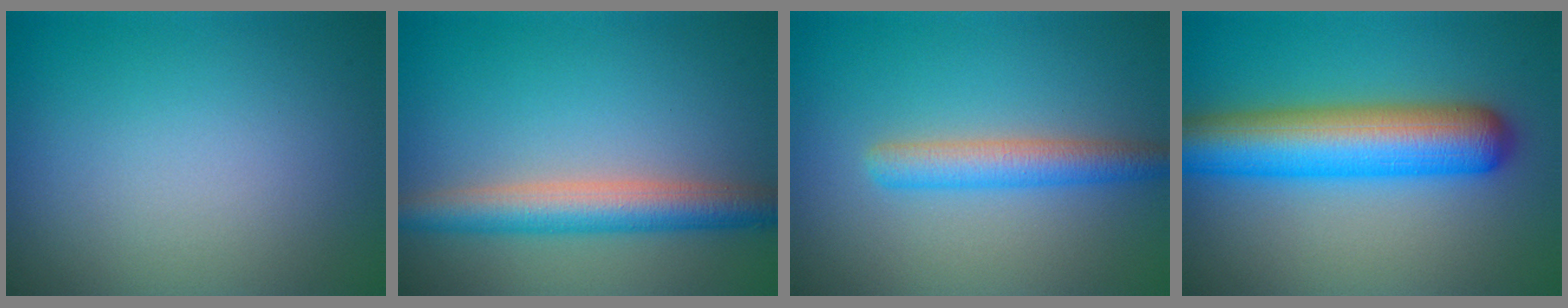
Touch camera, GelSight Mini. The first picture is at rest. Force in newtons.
{"total": 4.6, "press": 4.6, "slide": 0.1}
{"total": 3.3, "press": 3.2, "slide": 0.1}
{"total": 8.6, "press": 8.6, "slide": 0.2}